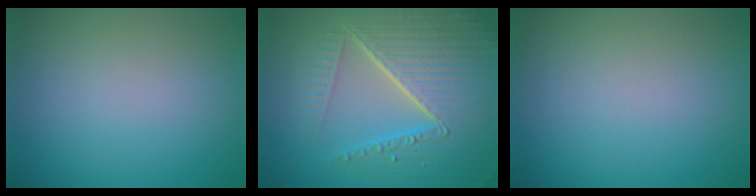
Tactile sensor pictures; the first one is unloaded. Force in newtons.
{"total": 8.5, "press": 6.0, "slide": 6.1}
{"total": 0.0}